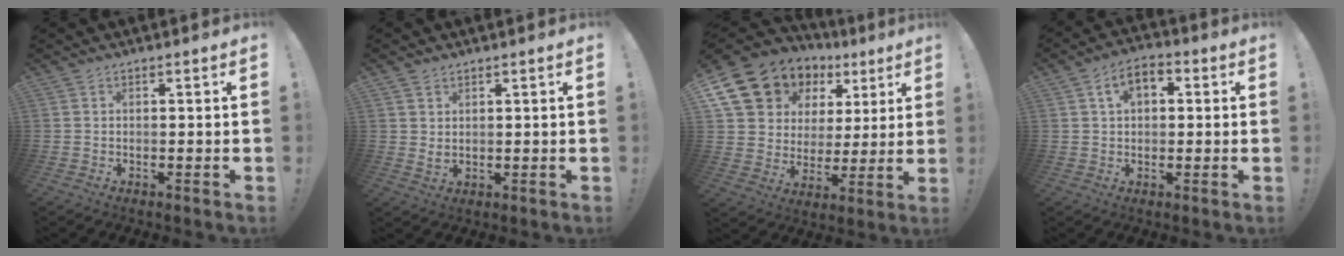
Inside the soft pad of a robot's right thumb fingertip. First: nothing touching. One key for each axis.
{"total": 2.8, "fx": 1.8, "fy": 1.7, "fz": 1.4, "tx": -0.017, "ty": -0.009, "tz": 0.033}
{"total": 15.3, "fx": 9.4, "fy": 10.8, "fz": 5.4, "tx": -0.095, "ty": -0.056, "tz": 0.196}
{"total": 6.8, "fx": 1.9, "fy": 4.6, "fz": 4.7, "tx": -0.065, "ty": 0.004, "tz": 0.031}